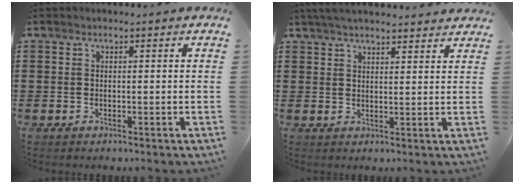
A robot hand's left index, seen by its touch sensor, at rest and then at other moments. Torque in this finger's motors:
{"motor_torque": [2.14, 0.00, 0.59, 0.06]}